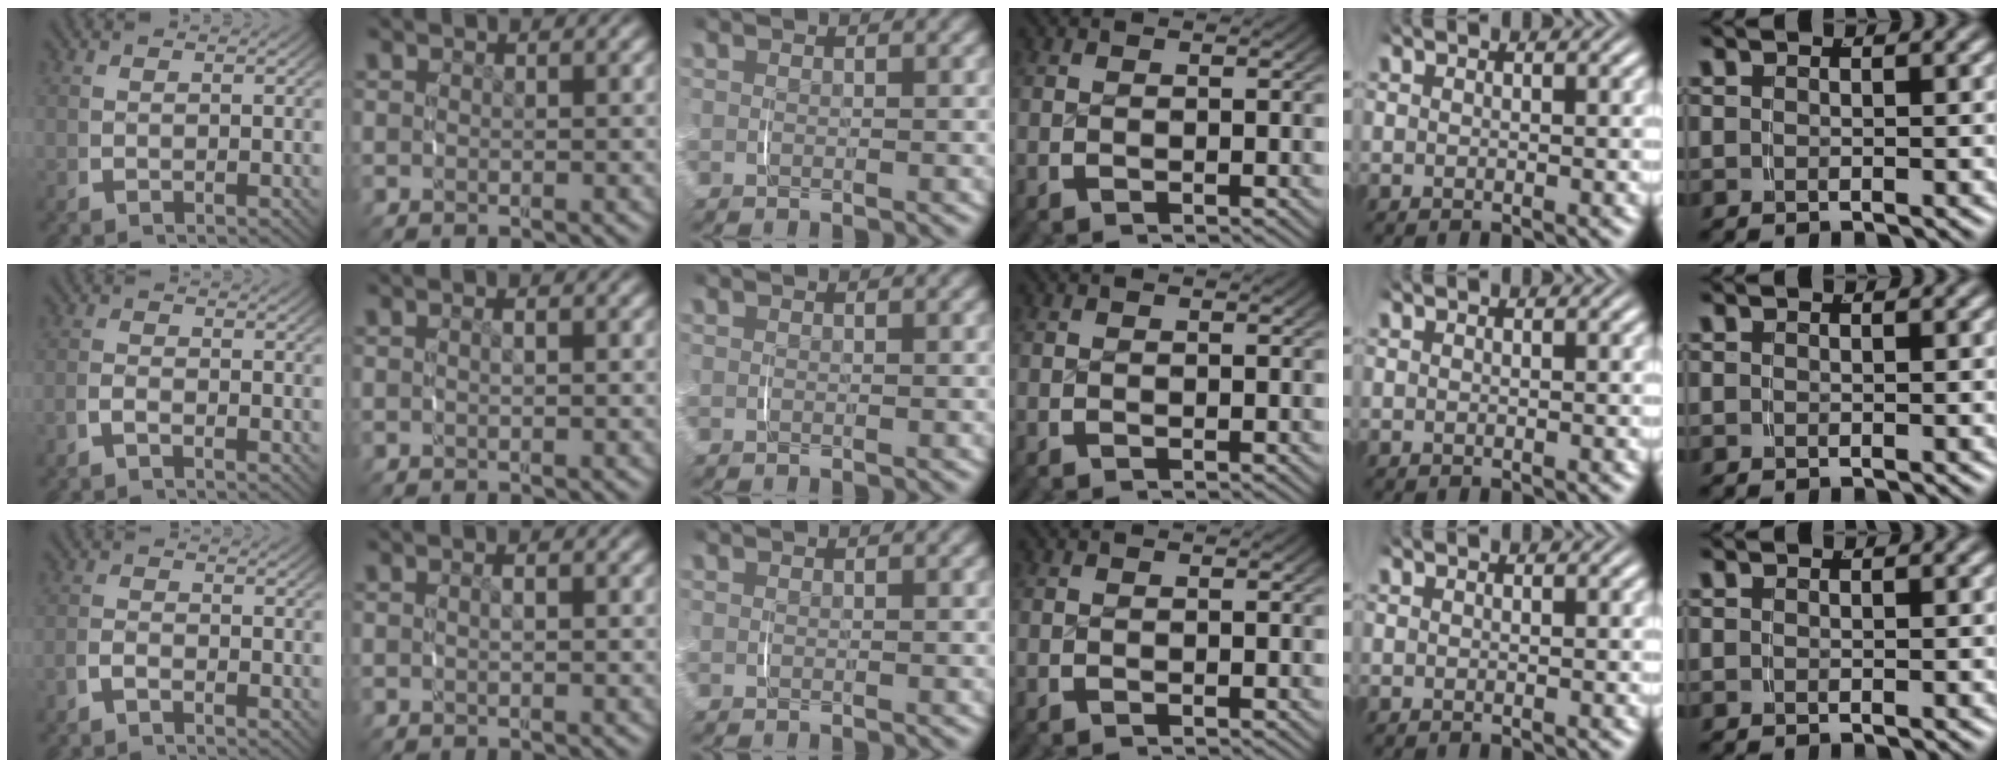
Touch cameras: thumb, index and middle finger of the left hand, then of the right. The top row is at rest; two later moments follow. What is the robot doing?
{"motion": "lift_and_place", "object": "pen bag"}